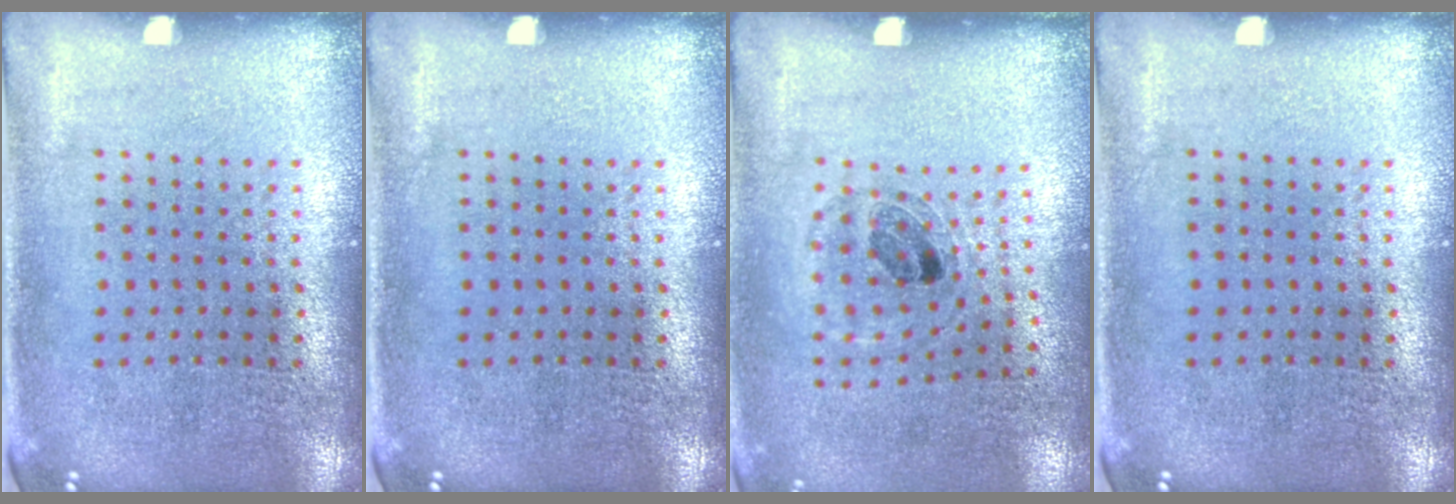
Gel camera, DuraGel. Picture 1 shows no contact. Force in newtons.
{"total": 0.0}
{"total": 1.0, "press": 0.9, "slide": 0.4}
{"total": 0.0}